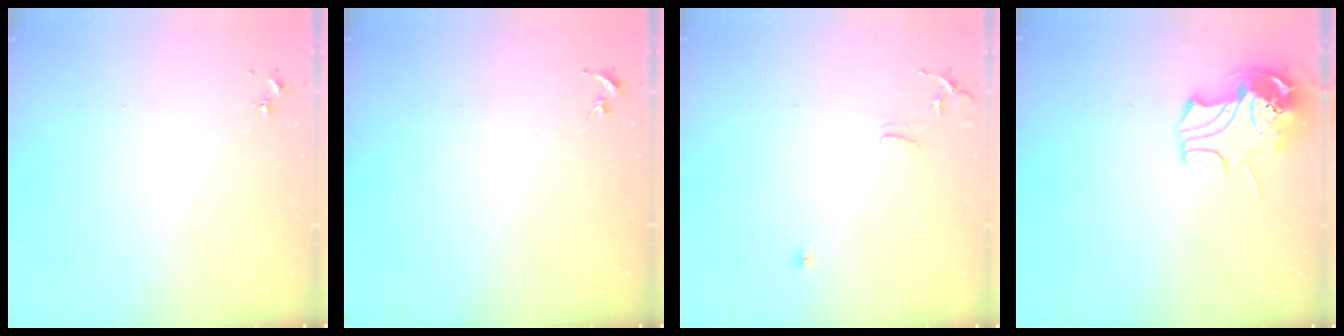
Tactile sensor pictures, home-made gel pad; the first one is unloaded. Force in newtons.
{"total": 0.0}
{"total": 7.2, "press": 7.2, "slide": 0.8}
{"total": 10.8, "press": 10.6, "slide": 1.6}